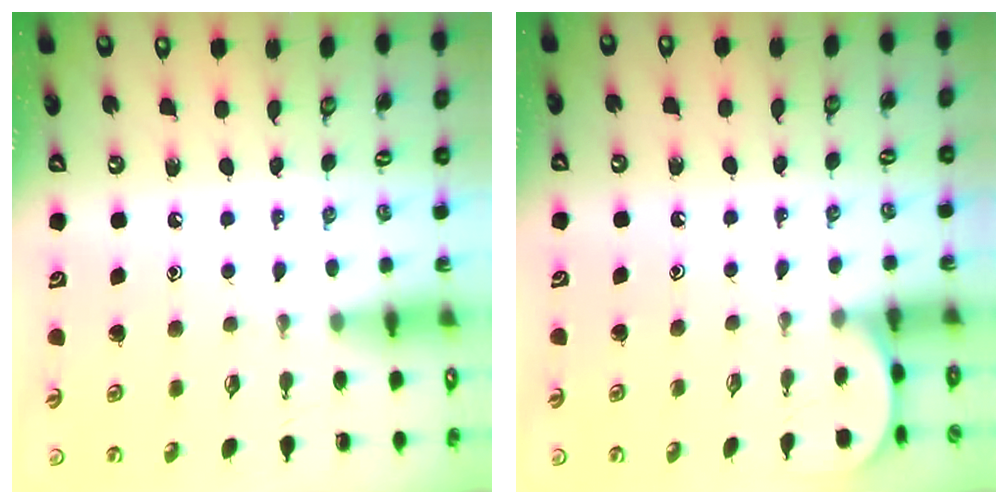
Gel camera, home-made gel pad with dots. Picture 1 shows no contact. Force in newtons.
{"total": 0.7, "press": 0.7, "slide": 0.1}